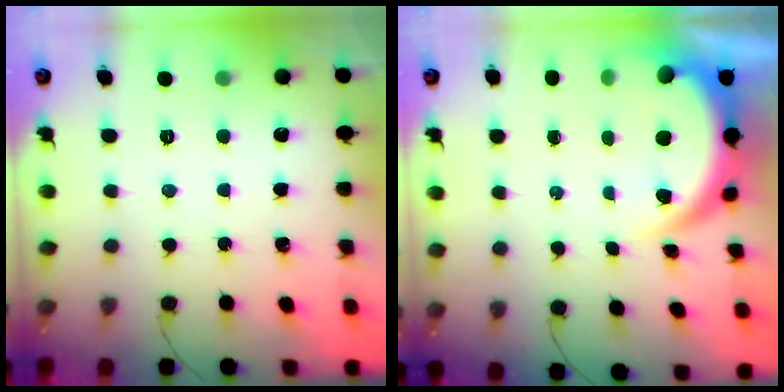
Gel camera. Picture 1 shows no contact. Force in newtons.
{"total": 6.9, "press": 6.6, "slide": 1.8}